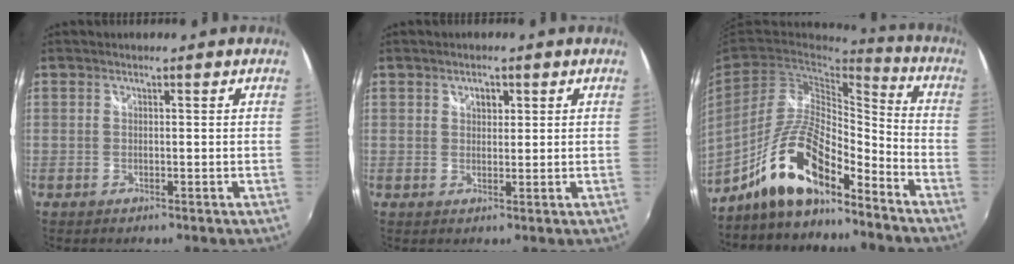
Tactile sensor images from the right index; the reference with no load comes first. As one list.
[{"total": 1.9, "force": [0.9, 1.4, 1.0], "torque": [-0.011, 0.005, 0.014]}, {"total": 14.7, "force": [-10.4, 4.2, 9.5], "torque": [-0.194, 0.003, -0.193]}]